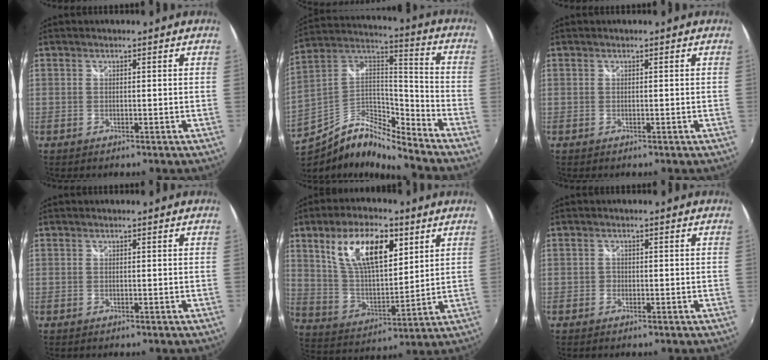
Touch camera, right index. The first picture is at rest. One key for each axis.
{"total": 13.9, "fx": -11.5, "fy": 4.3, "fz": 6.3, "tx": -0.142, "ty": 0.013, "tz": -0.230}
{"total": 0.0}
{"total": 0.0}
{"total": 16.3, "fx": 7.6, "fy": 7.2, "fz": 12.5, "tx": -0.224, "ty": 0.013, "tz": 0.146}
{"total": 1.1, "fx": -0.6, "fy": 0.8, "fz": 0.1, "tx": -0.004, "ty": -0.001, "tz": -0.012}